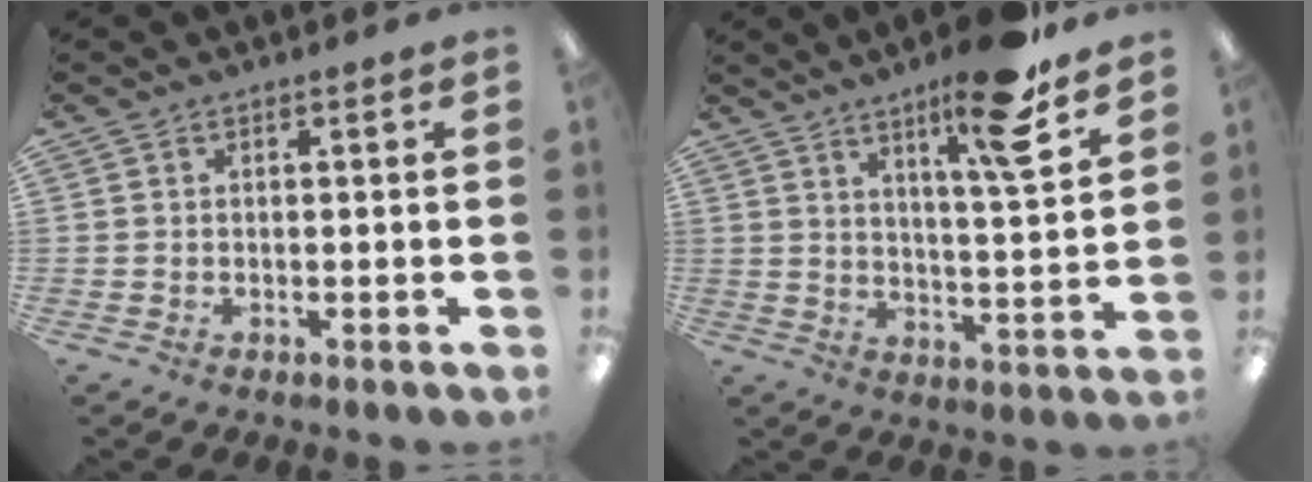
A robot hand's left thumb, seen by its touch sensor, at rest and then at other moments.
{"total": 14.1, "force": [9.9, 1.6, 9.9], "torque": [-0.154, -0.057, 0.151]}